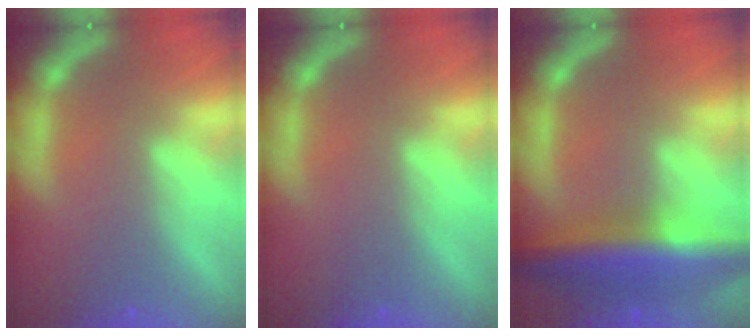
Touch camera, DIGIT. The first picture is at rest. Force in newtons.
{"total": 0.0}
{"total": 8.5}